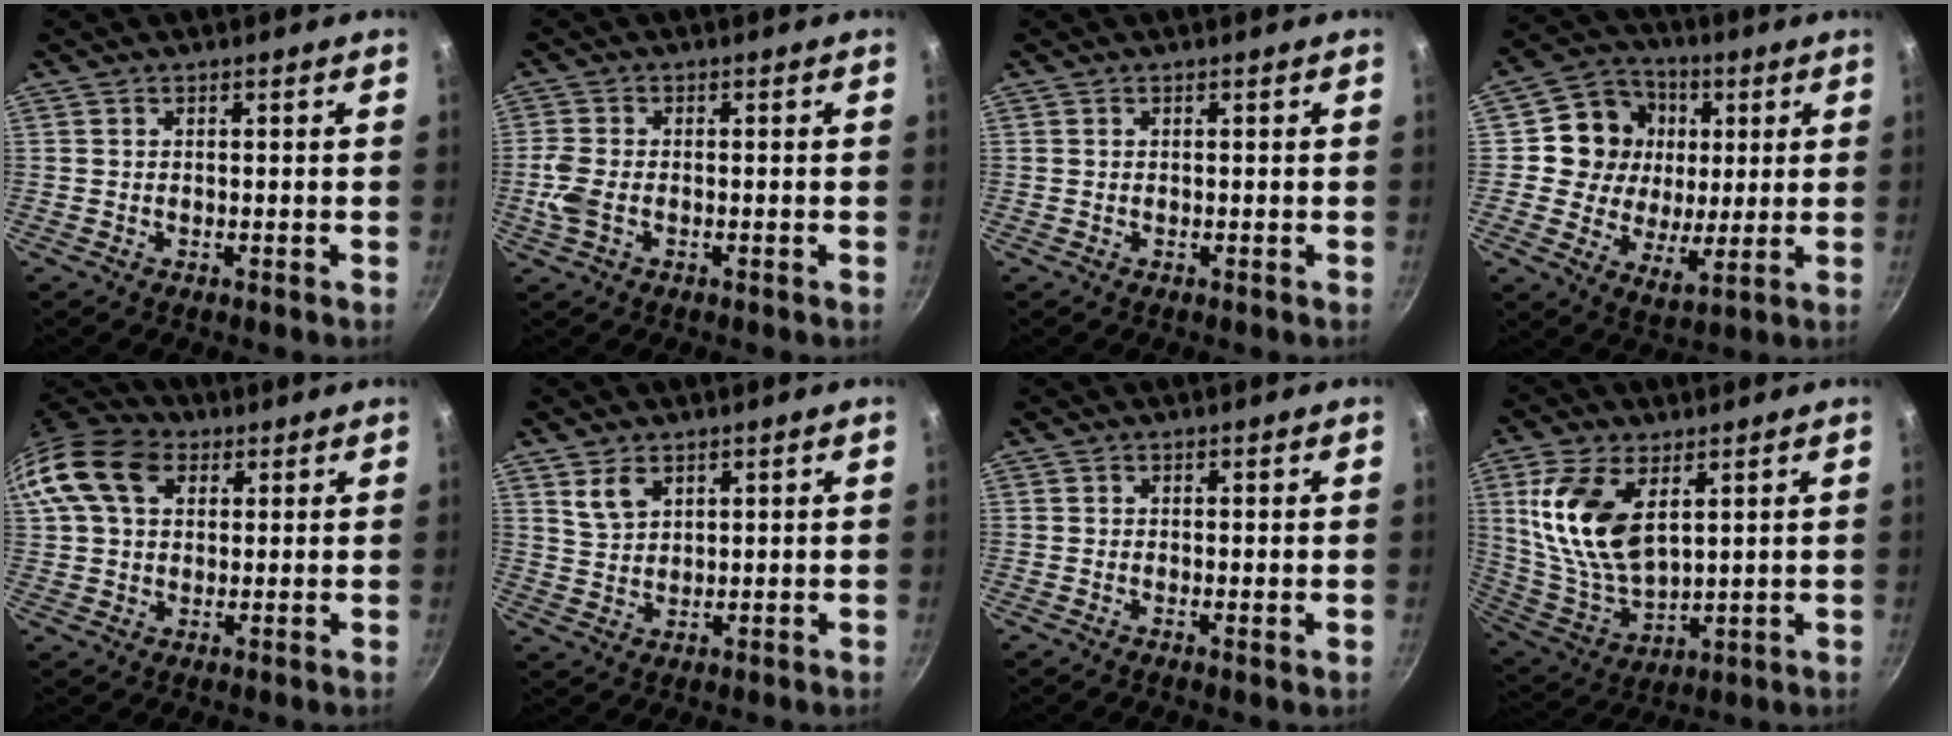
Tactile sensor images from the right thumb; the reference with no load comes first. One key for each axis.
{"total": 4.6, "fx": -1.0, "fy": 2.8, "fz": 3.5, "tx": -0.084, "ty": 0.002, "tz": -0.025}
{"total": 0.0}
{"total": 13.7, "fx": 2.9, "fy": 11.8, "fz": 6.2, "tx": -0.070, "ty": -0.010, "tz": 0.037}
{"total": 14.9, "fx": 5.1, "fy": 10.4, "fz": 9.2, "tx": -0.170, "ty": 0.020, "tz": 0.080}
{"total": 4.7, "fx": 2.6, "fy": 2.9, "fz": 2.6, "tx": -0.037, "ty": -0.011, "tz": 0.056}
{"total": 0.7, "fx": 0.1, "fy": 0.1, "fz": 0.6, "tx": -0.010, "ty": -0.010, "tz": -0.004}
{"total": 16.1, "fx": 5.4, "fy": 8.8, "fz": 12.3, "tx": -0.236, "ty": -0.030, "tz": 0.117}